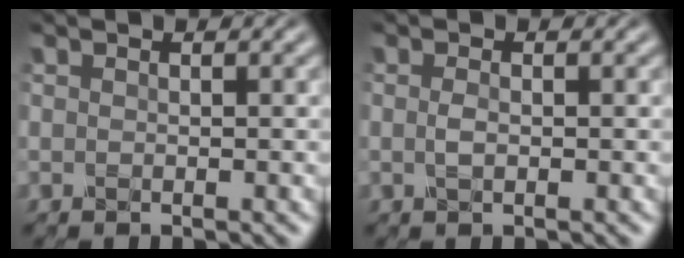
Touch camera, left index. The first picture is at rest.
{"total": 1.1, "force": [0.0, 0.5, 1.0], "torque": [-0.024, -0.002, -0.002]}